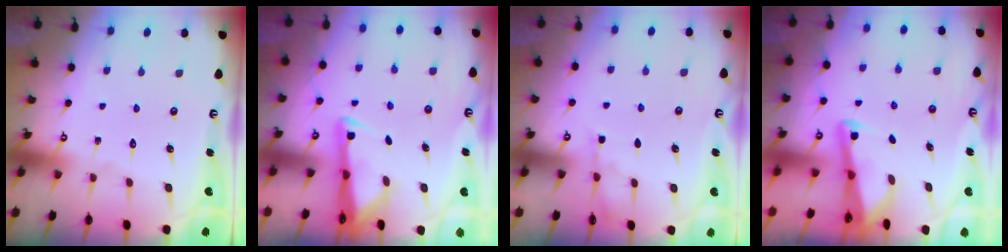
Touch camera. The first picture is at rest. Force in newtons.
{"total": 3.2, "press": 3.1, "slide": 0.9}
{"total": 3.7, "press": 3.6, "slide": 0.5}
{"total": 3.0, "press": 3.0, "slide": 0.4}